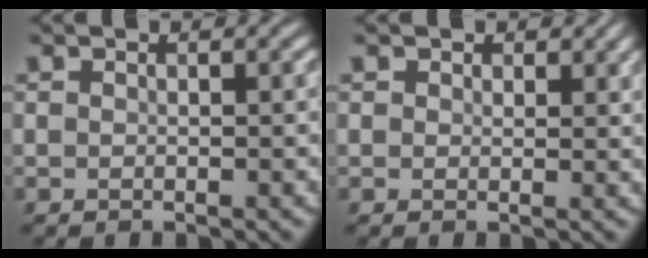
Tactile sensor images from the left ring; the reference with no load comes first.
{"total": 1.0, "force": [0.8, 0.2, -0.6], "torque": [0.012, -0.003, 0.005]}